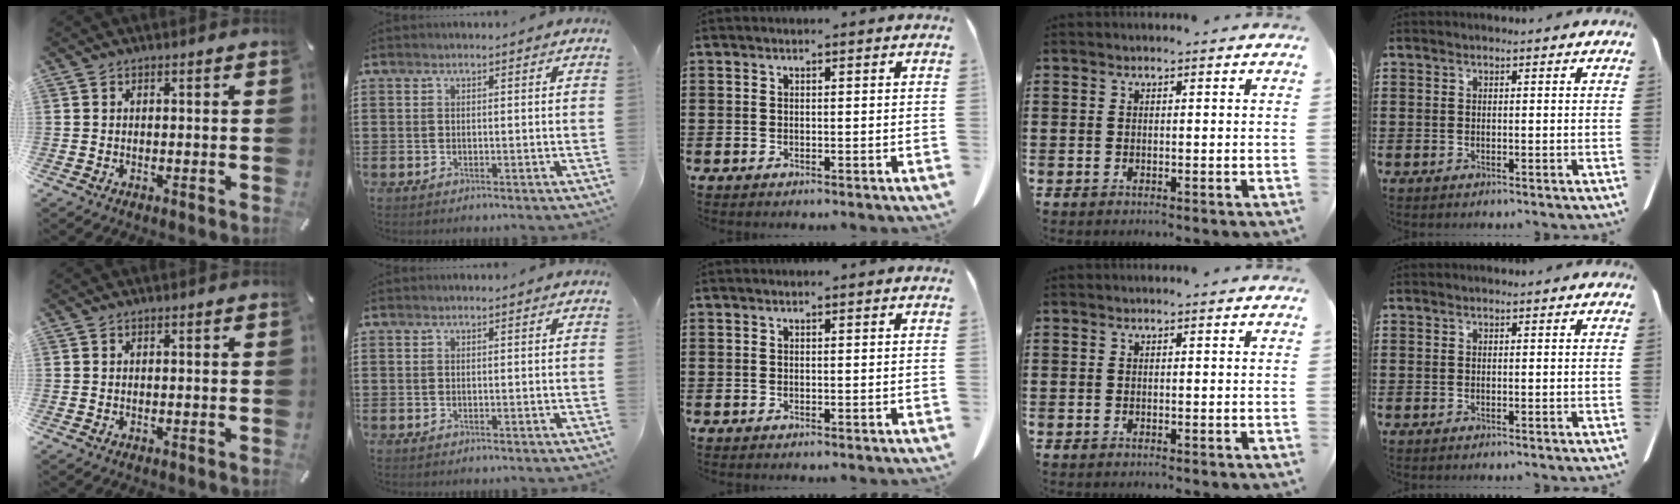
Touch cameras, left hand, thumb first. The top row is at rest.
{}